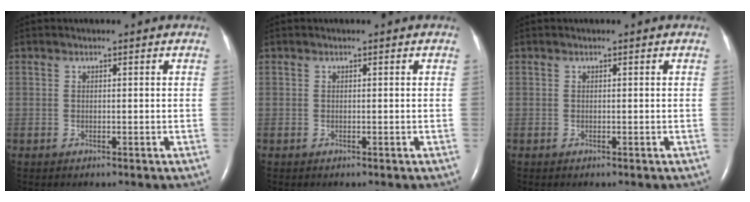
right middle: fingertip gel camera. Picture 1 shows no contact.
{"total": 0.0}
{"total": 0.0}